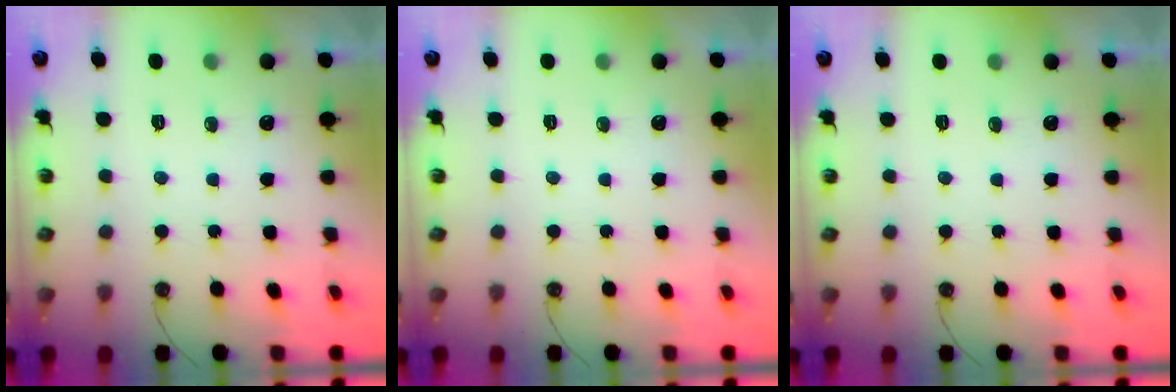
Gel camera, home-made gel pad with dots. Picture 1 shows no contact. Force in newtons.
{"total": 0.0}
{"total": 0.0}